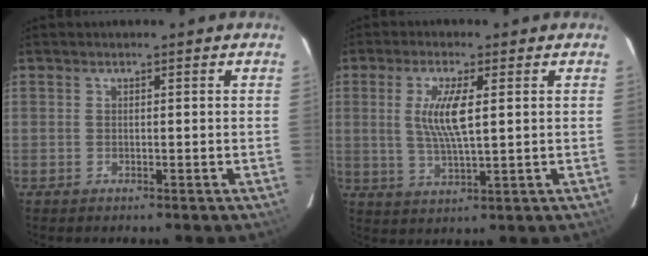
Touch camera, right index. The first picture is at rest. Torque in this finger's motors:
{"motor_torque": [0.73, 0.16, 0.61, 0.16]}